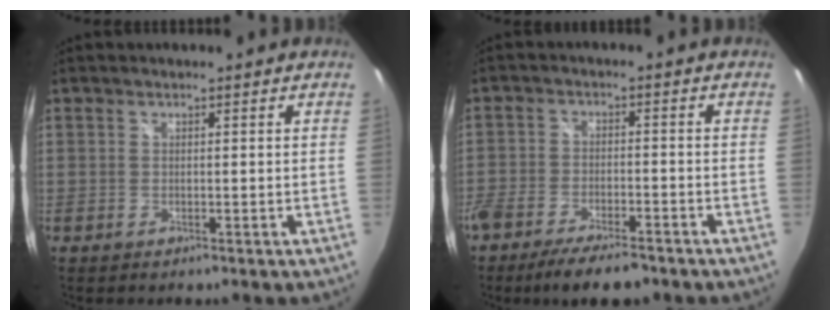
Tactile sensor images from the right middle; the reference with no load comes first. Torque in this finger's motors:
{"motor_torque": [0.97, -0.95, 0.49, 0.09]}